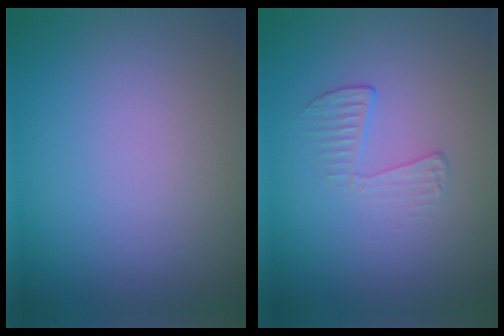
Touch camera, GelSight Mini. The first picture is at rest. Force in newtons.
{"total": 1.8, "press": 0.5, "slide": 1.7}